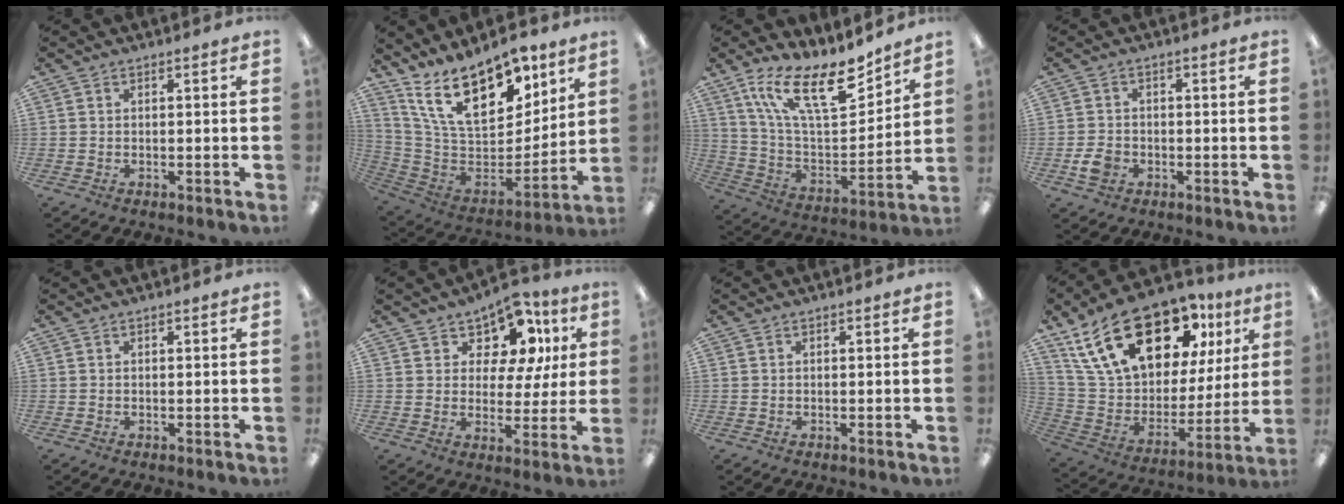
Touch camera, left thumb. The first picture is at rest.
{"total": 21.8, "force": [13.8, 10.9, 12.9], "torque": [-0.216, -0.086, 0.248]}
{"total": 19.5, "force": [13.4, 6.8, 12.4], "torque": [-0.219, -0.081, 0.232]}
{"total": 3.9, "force": [-1.3, 3.0, 2.0], "torque": [-0.045, 0.003, -0.025]}
{"total": 0.0}
{"total": 11.2, "force": [7.1, 7.1, 5.1], "torque": [-0.089, -0.042, 0.131]}
{"total": 0.0}
{"total": 24.5, "force": [15.1, 12.7, 14.6], "torque": [-0.257, -0.085, 0.268]}